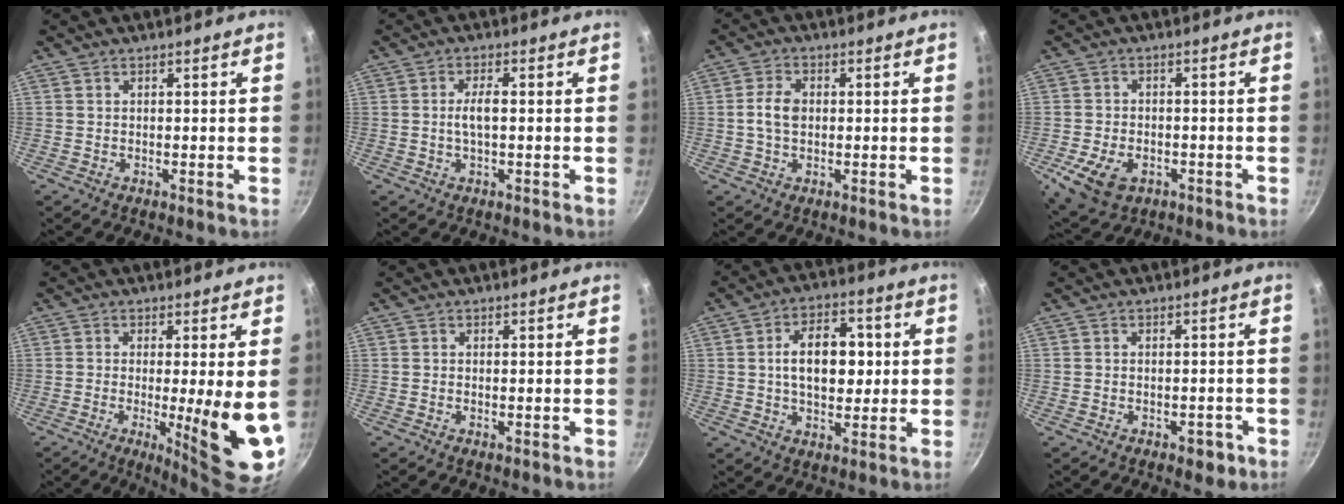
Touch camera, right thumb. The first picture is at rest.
{"total": 3.7, "force": [-0.1, 1.3, 3.4], "torque": [-0.069, 0.009, -0.004]}
{"total": 5.0, "force": [0.1, 3.3, 3.7], "torque": [-0.069, 0.012, -0.003]}
{"total": 9.2, "force": [-3.4, 6.1, 6.0], "torque": [-0.106, 0.007, -0.052]}
{"total": 12.5, "force": [-1.4, 2.0, 12.2], "torque": [-0.170, -0.021, -0.015]}
{"total": 0.6, "force": [-0.2, 0.2, 0.6], "torque": [-0.010, 0.000, -0.004]}
{"total": 12.2, "force": [1.0, 7.7, 9.3], "torque": [-0.111, 0.012, 0.010]}
{"total": 3.4, "force": [-1.7, 2.0, 2.2], "torque": [-0.014, 0.017, -0.013]}